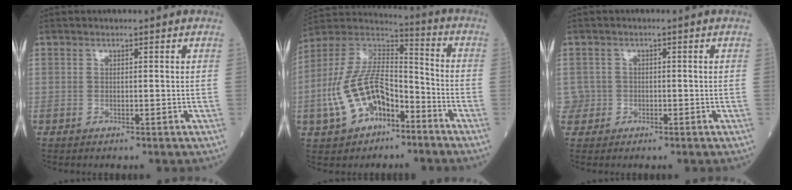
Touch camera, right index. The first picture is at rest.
{"total": 14.8, "force": [-6.3, 7.8, 10.9], "torque": [-0.239, 0.024, -0.109]}
{"total": 2.2, "force": [-0.4, 2.1, -0.3], "torque": [0.015, 0.009, -0.011]}